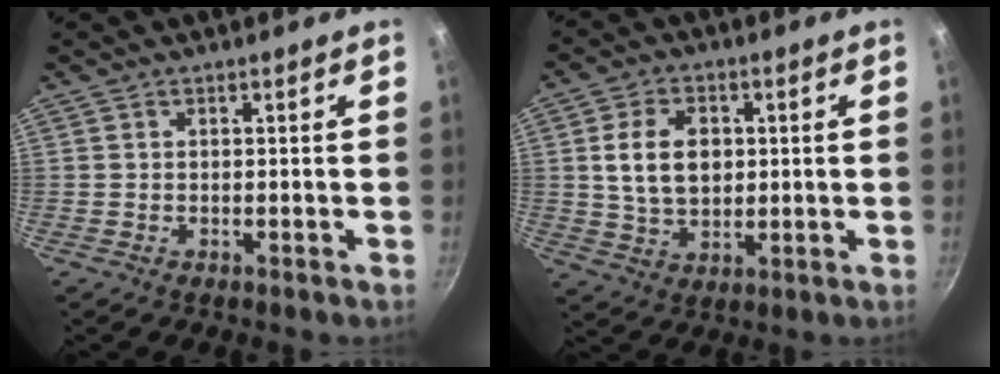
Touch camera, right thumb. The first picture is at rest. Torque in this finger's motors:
{"motor_torque": [-0.24, 0.68, 0.68, -0.21, 0.07]}